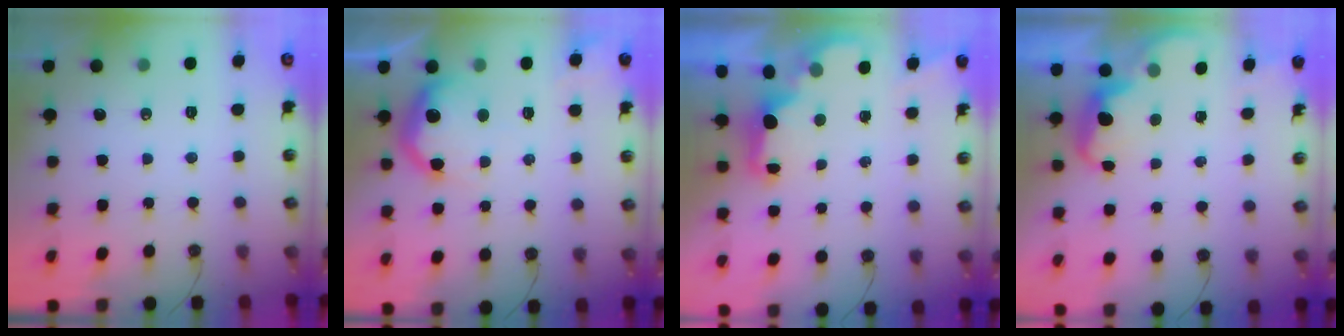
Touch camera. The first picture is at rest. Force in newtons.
{"total": 16.7, "press": 16.6, "slide": 1.4}
{"total": 2.4, "press": 2.3, "slide": 0.8}
{"total": 2.8, "press": 2.6, "slide": 0.9}